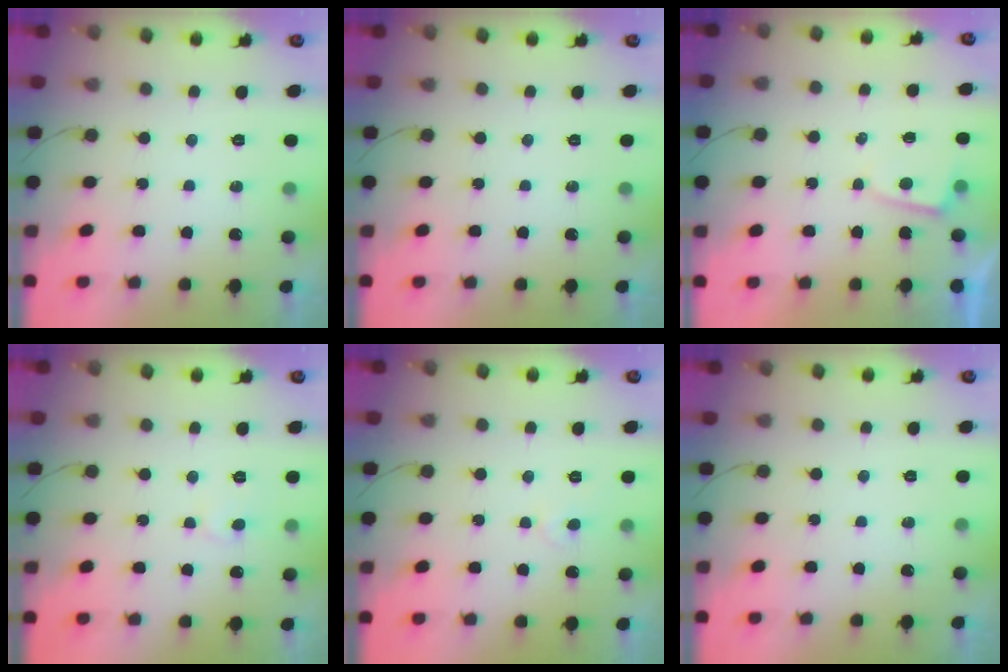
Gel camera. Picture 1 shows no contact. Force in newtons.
{"total": 0.0}
{"total": 2.0, "press": 2.0, "slide": 0.3}
{"total": 5.1, "press": 5.1, "slide": 0.5}
{"total": 4.2, "press": 4.1, "slide": 0.4}
{"total": 0.0}